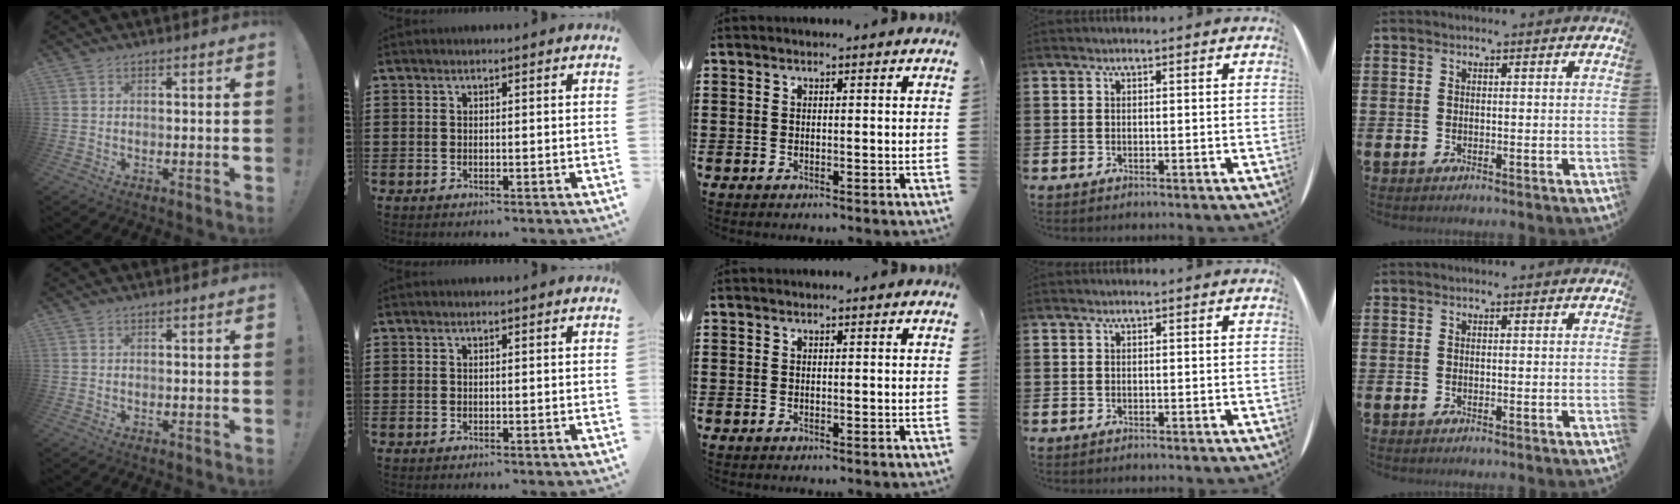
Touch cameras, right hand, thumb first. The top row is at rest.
{}